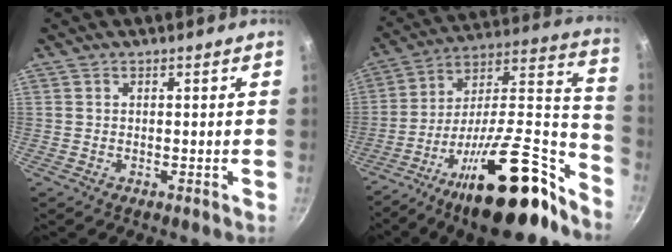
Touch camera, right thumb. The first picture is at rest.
{"total": 27.0, "force": [-18.4, 8.3, 17.9], "torque": [-0.202, 0.113, -0.309]}